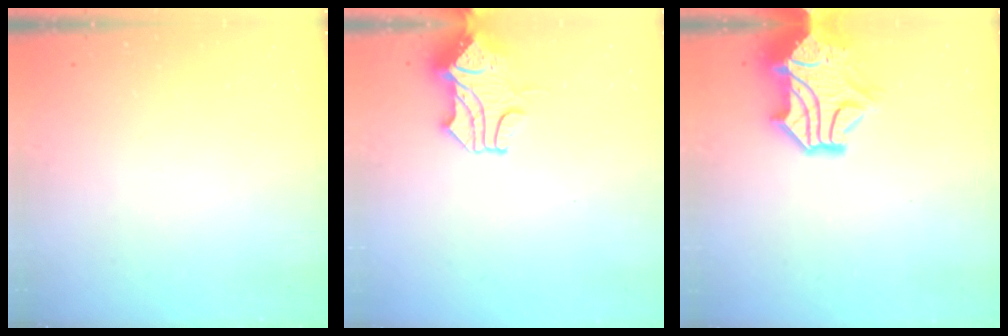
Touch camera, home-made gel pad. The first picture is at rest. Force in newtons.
{"total": 1.5, "press": 0.8, "slide": 1.3}
{"total": 7.4, "press": 7.1, "slide": 2.2}